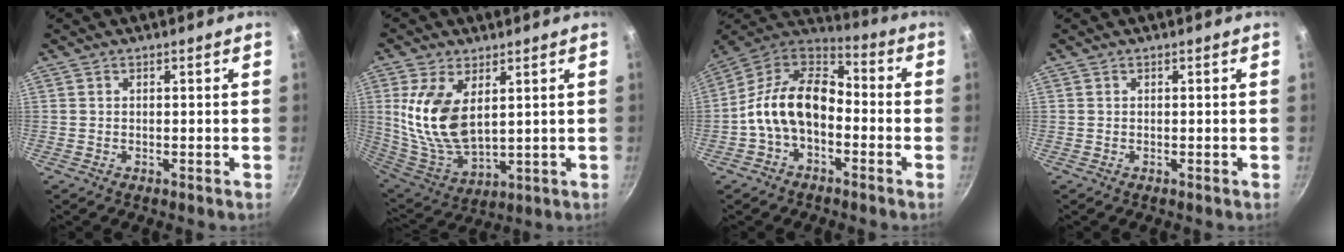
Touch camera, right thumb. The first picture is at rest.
{"total": 14.4, "force": [3.8, 7.7, 11.6], "torque": [-0.224, -0.035, 0.086]}
{"total": 15.1, "force": [-3.1, 9.8, 11.0], "torque": [-0.178, 0.053, -0.077]}
{"total": 0.0}